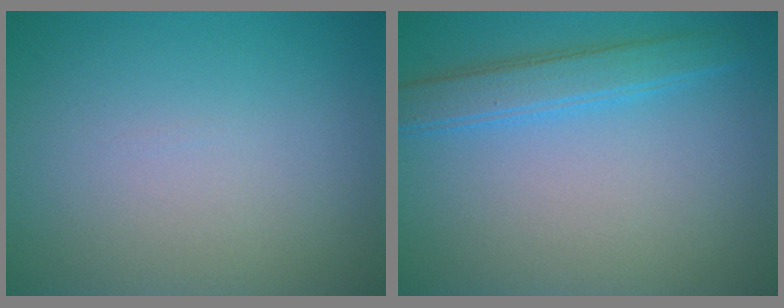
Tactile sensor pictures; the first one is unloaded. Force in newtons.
{"total": 2.4, "press": 2.4, "slide": 0.2}